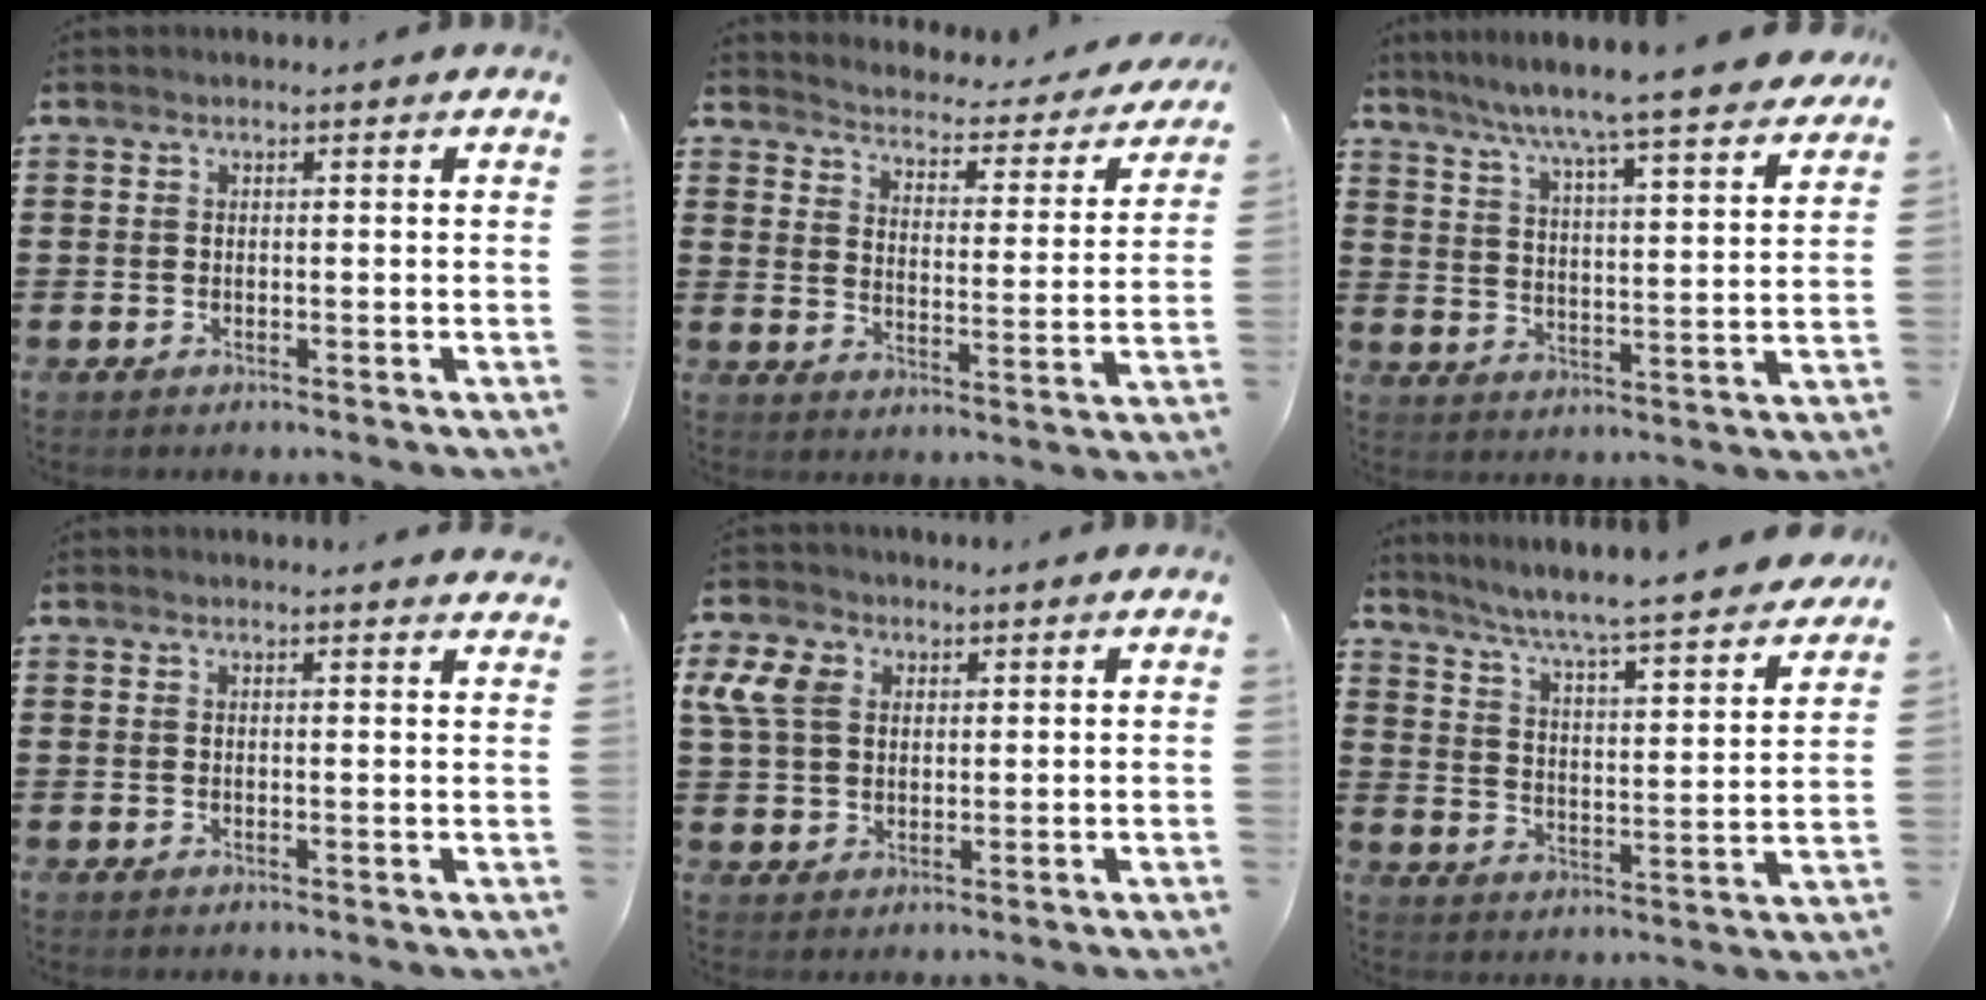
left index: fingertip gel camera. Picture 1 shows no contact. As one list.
[{"total": 2.6, "force": [2.6, 0.1, 0.1], "torque": [-0.023, -0.028, 0.035]}, {"total": 6.3, "force": [5.8, -1.0, 2.4], "torque": [-0.072, -0.047, 0.091]}, {"total": 1.3, "force": [1.2, -0.1, 0.4], "torque": [-0.009, -0.001, 0.023]}, {"total": 5.9, "force": [2.2, 4.6, 3.0], "torque": [-0.091, 0.012, 0.037]}, {"total": 5.4, "force": [4.9, -0.7, 2.1], "torque": [-0.065, -0.048, 0.071]}]